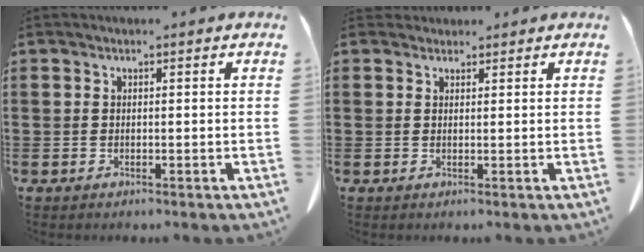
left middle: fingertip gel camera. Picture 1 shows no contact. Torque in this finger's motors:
{"motor_torque": [0.07, 0.06, 0.00, 0.00]}